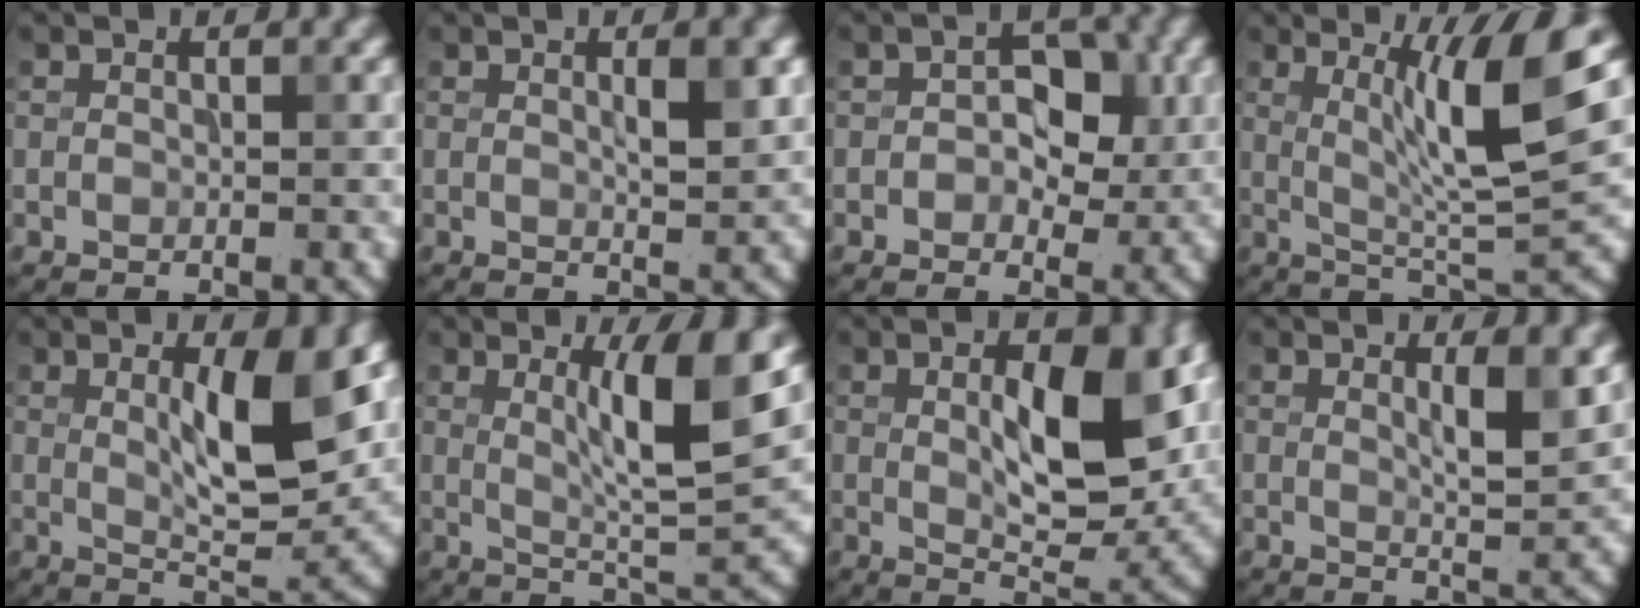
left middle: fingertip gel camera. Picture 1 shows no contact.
{"total": 2.7, "force": [0.8, 0.6, 2.5], "torque": [-0.036, 0.001, 0.013]}
{"total": 5.0, "force": [0.5, 3.2, 3.7], "torque": [-0.039, 0.000, -0.002]}
{"total": 8.2, "force": [2.3, 1.1, 7.8], "torque": [-0.126, -0.005, 0.043]}
{"total": 7.0, "force": [1.5, 1.9, 6.6], "torque": [-0.102, -0.005, 0.027]}
{"total": 6.8, "force": [2.1, 1.0, 6.4], "torque": [-0.099, -0.005, 0.036]}
{"total": 9.1, "force": [1.5, 3.8, 8.2], "torque": [-0.123, -0.004, 0.031]}
{"total": 3.4, "force": [1.2, 0.7, 3.1], "torque": [-0.043, -0.005, 0.019]}